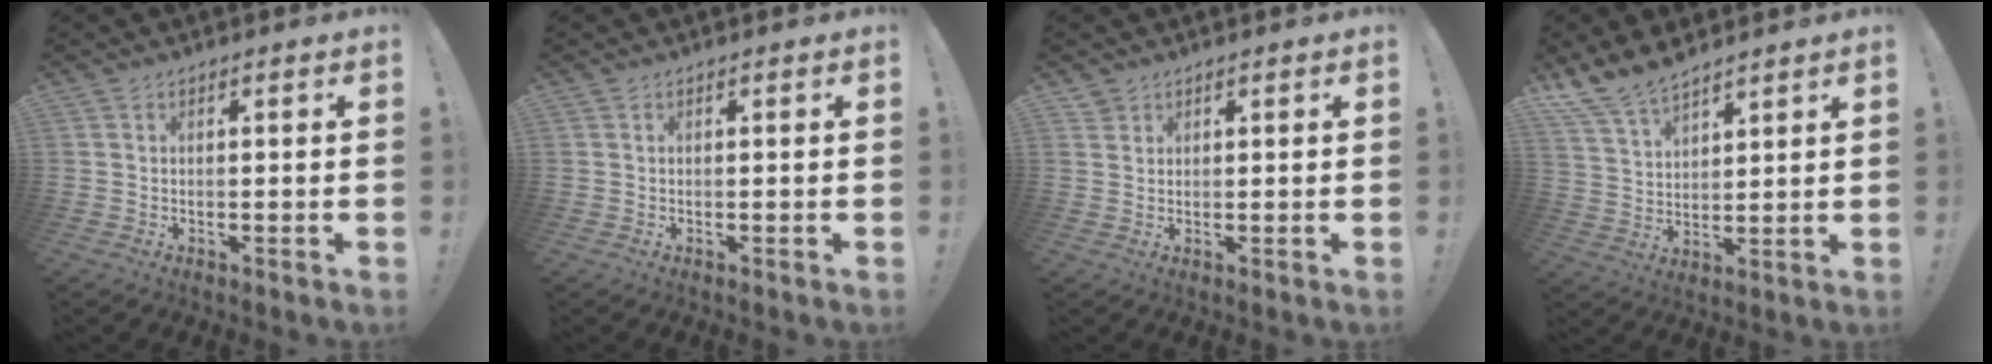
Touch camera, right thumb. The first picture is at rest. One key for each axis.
{"total": 0.0}
{"total": 1.6, "fx": 1.4, "fy": 0.9, "fz": 0.1, "tx": 0.005, "ty": -0.010, "tz": 0.025}
{"total": 9.9, "fx": 8.7, "fy": 3.8, "fz": 2.9, "tx": -0.068, "ty": -0.055, "tz": 0.173}